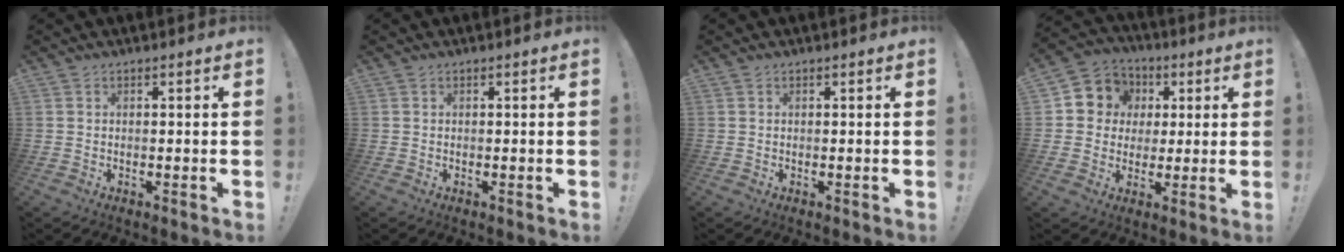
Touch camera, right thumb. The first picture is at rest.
{"total": 0.0}
{"total": 0.0}
{"total": 8.5, "force": [1.2, 8.1, 2.2], "torque": [-0.028, -0.003, 0.030]}